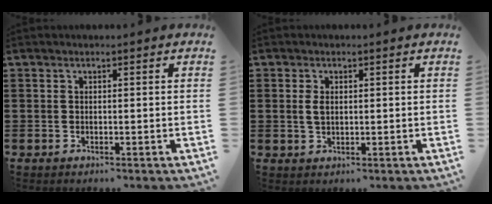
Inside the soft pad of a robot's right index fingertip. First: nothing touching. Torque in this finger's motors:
{"motor_torque": [0.51, 0.47, 0.20, 0.06]}